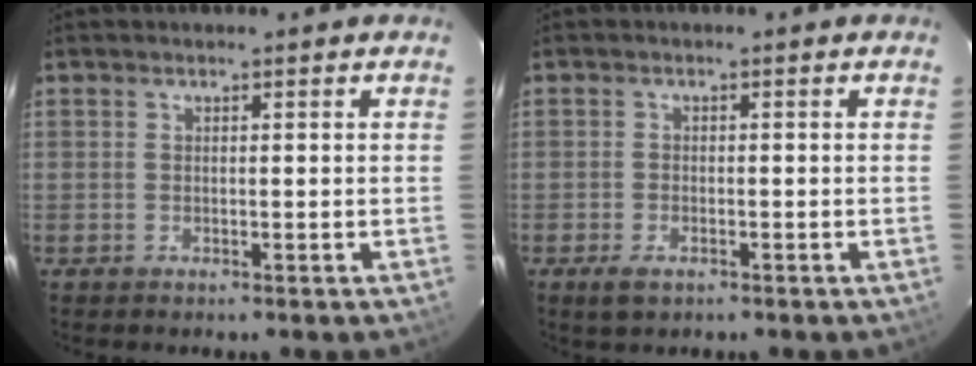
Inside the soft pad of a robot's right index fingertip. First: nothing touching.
{"total": 3.0, "force": [-1.8, 1.5, 1.8], "torque": [-0.039, -0.007, -0.032]}